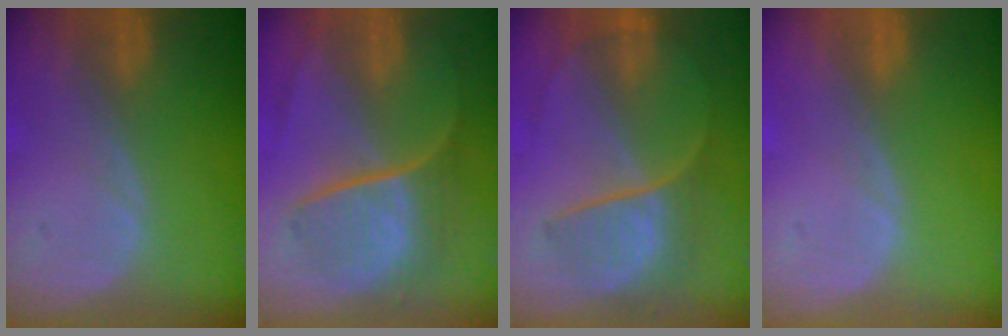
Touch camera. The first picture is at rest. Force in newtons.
{"total": 9.3, "press": 7.8, "slide": 5.2}
{"total": 7.0, "press": 6.6, "slide": 2.2}
{"total": 0.0}